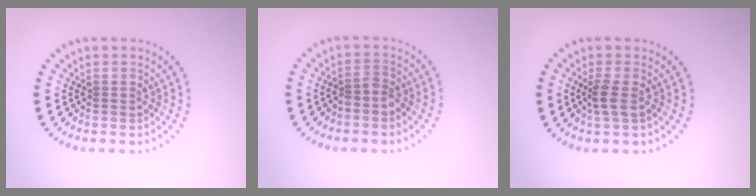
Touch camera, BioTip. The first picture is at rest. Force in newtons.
{"total": 1.5, "press": 1.1, "slide": 1.0}
{"total": 1.7, "press": 1.5, "slide": 0.9}